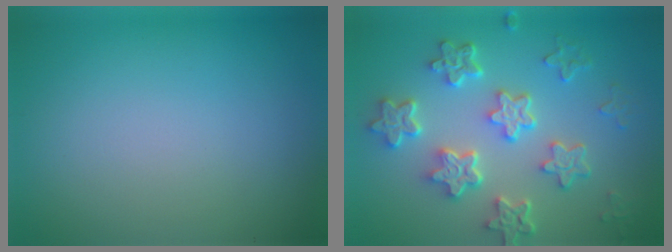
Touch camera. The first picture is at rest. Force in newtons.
{"total": 6.5, "press": 5.1, "slide": 4.1}